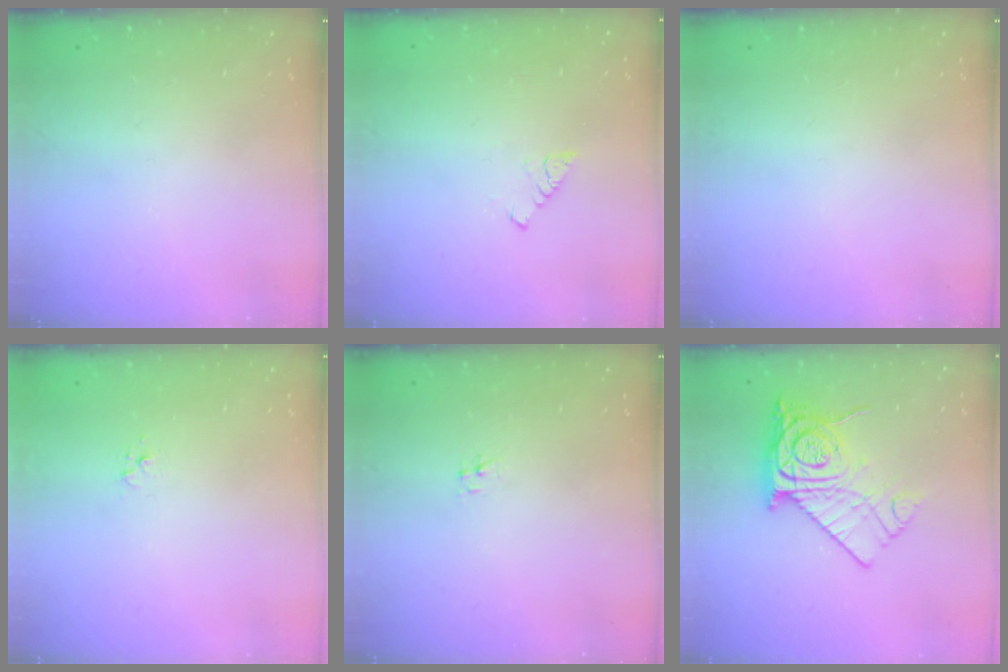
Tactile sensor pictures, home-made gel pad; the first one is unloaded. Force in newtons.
{"total": 4.8, "press": 4.8, "slide": 0.3}
{"total": 0.0}
{"total": 4.0, "press": 4.0, "slide": 0.4}
{"total": 1.9, "press": 1.9, "slide": 0.2}
{"total": 13.7, "press": 13.7, "slide": 1.2}